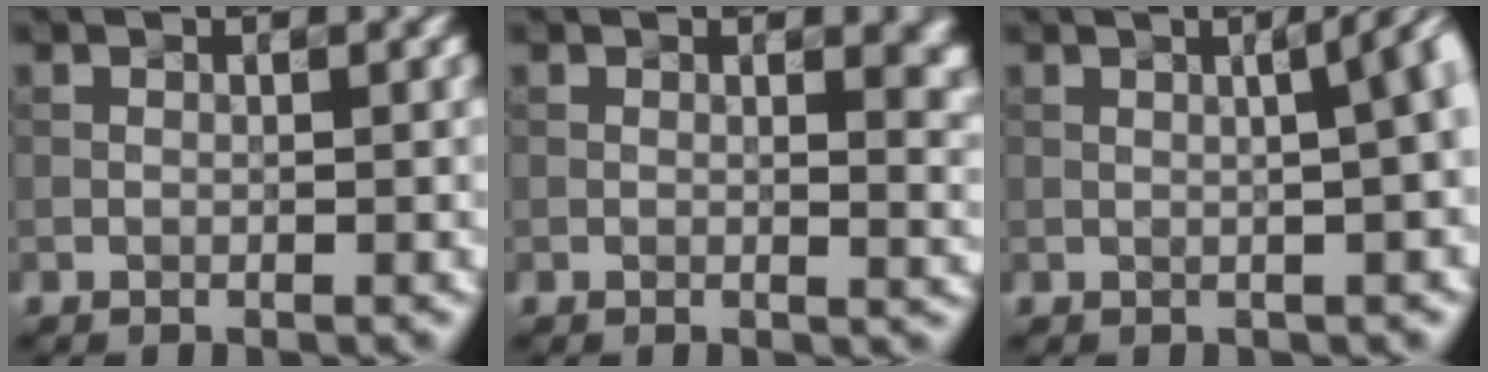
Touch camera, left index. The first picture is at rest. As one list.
[{"total": 5.1, "force": [1.8, 2.6, 4.0], "torque": [-0.015, 0.006, 0.025]}, {"total": 7.8, "force": [1.9, 3.7, 6.6], "torque": [-0.005, 0.058, -0.002]}]